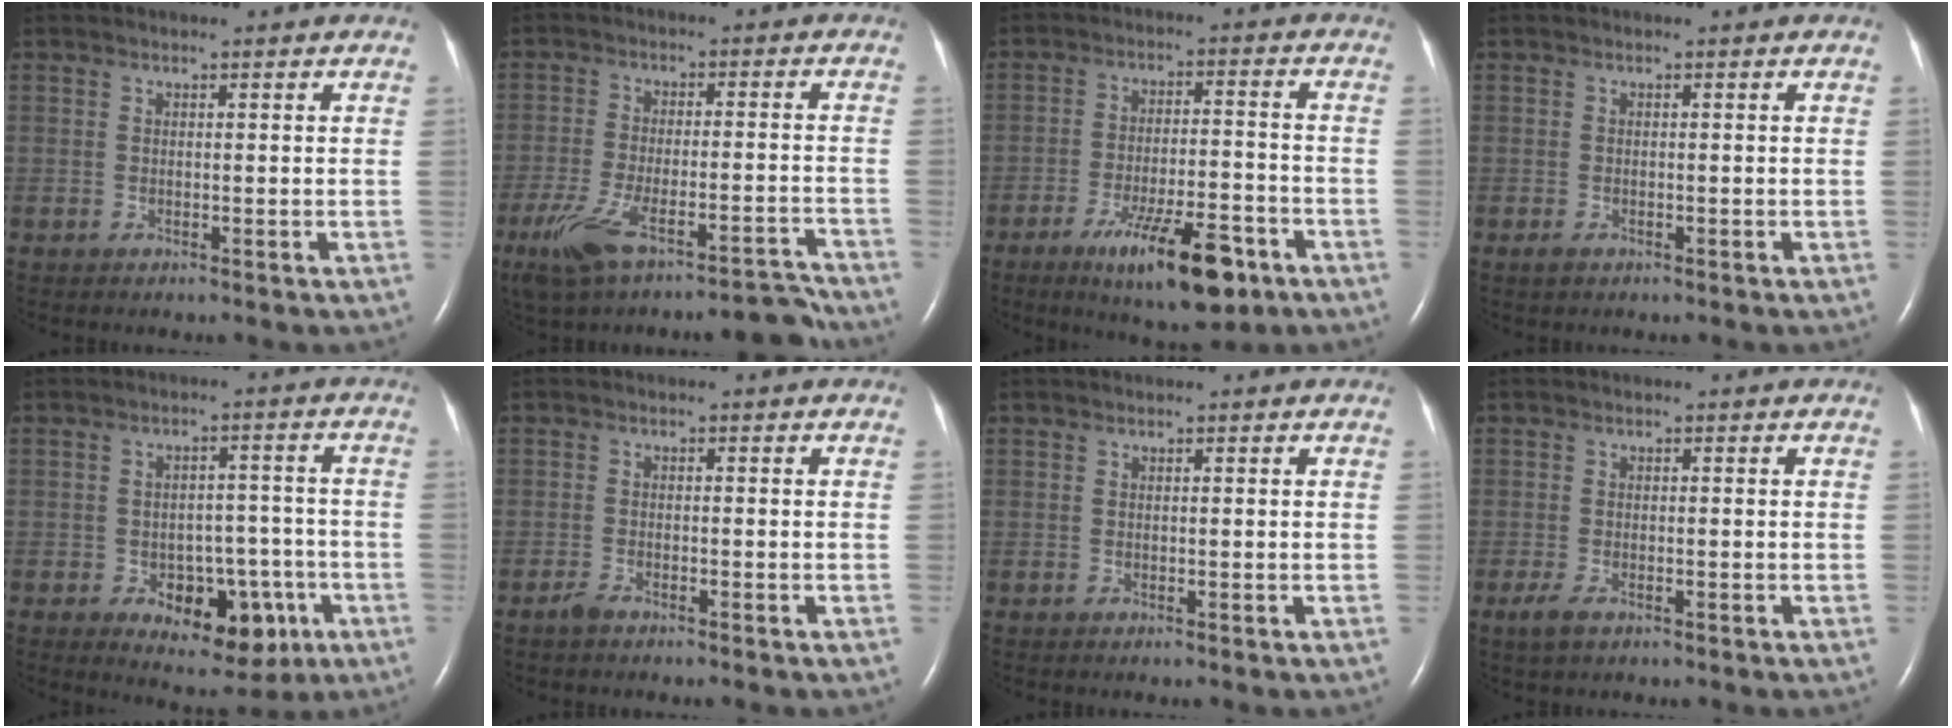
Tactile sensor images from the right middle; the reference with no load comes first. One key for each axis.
{"total": 10.8, "fx": -8.5, "fy": 2.0, "fz": 6.4, "tx": -0.113, "ty": 0.006, "tz": -0.144}
{"total": 12.6, "fx": -7.3, "fy": 2.9, "fz": 9.8, "tx": -0.161, "ty": -0.013, "tz": -0.109}
{"total": 0.8, "fx": -0.5, "fy": 0.5, "fz": 0.5, "tx": -0.010, "ty": 0.000, "tz": -0.007}
{"total": 9.6, "fx": -4.1, "fy": 5.4, "fz": 6.9, "tx": -0.087, "ty": 0.012, "tz": -0.045}
{"total": 1.6, "fx": -1.4, "fy": 0.3, "fz": 0.8, "tx": -0.026, "ty": -0.003, "tz": -0.025}
{"total": 0.0}
{"total": 2.3, "fx": -1.3, "fy": 1.0, "fz": 1.7, "tx": -0.043, "ty": -0.004, "tz": -0.023}